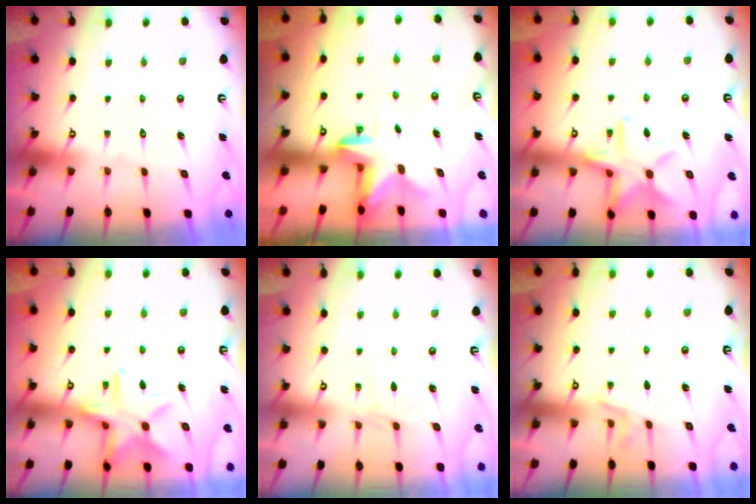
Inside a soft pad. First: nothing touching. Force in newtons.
{"total": 2.5, "press": 2.5, "slide": 0.5}
{"total": 14.9, "press": 14.8, "slide": 1.0}
{"total": 15.2, "press": 15.2, "slide": 1.0}
{"total": 3.7, "press": 3.7, "slide": 0.5}
{"total": 5.4, "press": 5.3, "slide": 0.8}